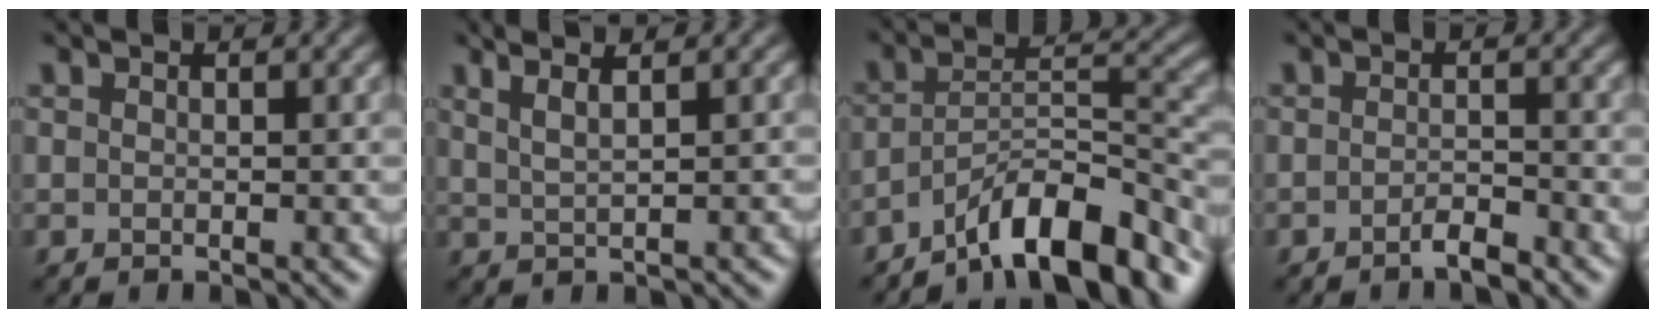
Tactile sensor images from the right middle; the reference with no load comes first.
{"total": 3.2, "force": [2.2, 1.1, 2.2], "torque": [-0.019, 0.009, 0.023]}
{"total": 9.6, "force": [-6.9, 2.5, 6.2], "torque": [-0.088, 0.011, -0.125]}
{"total": 1.8, "force": [-1.3, 0.3, 1.1], "torque": [-0.020, 0.002, -0.025]}